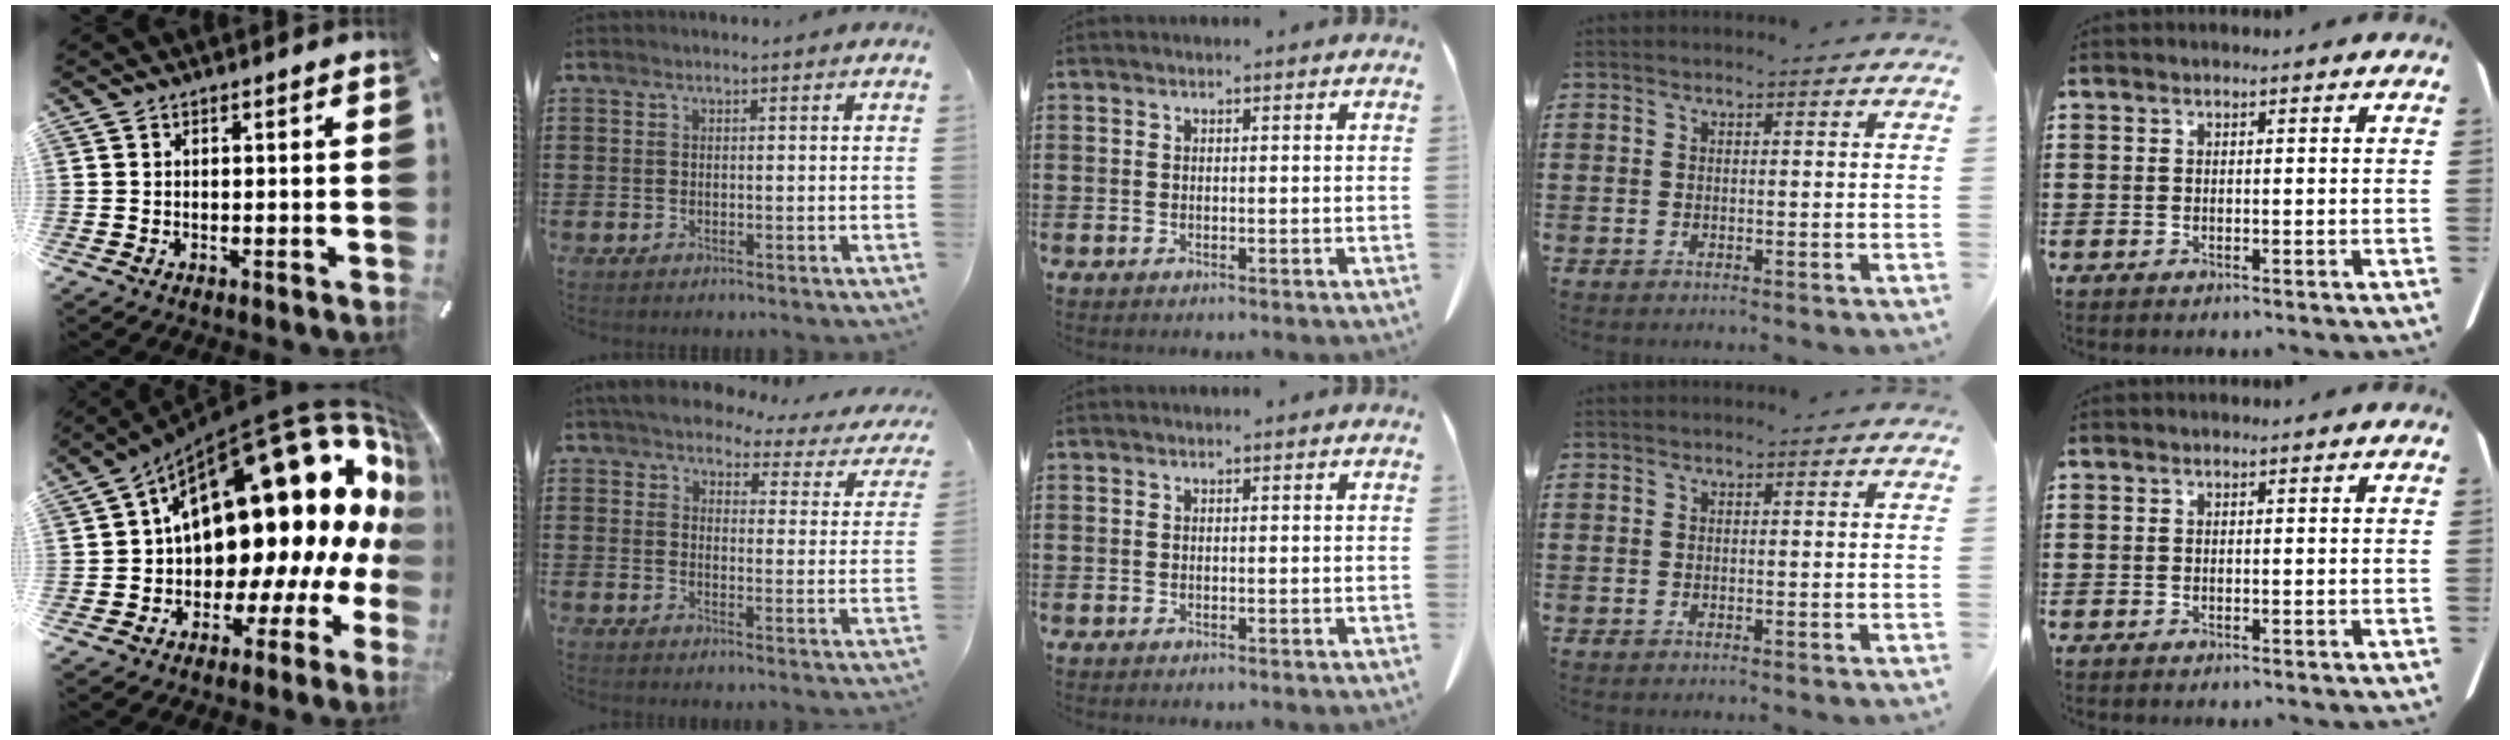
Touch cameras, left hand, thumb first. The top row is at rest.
{"thumb": {"total": 28.7, "force": [9.4, 15.4, 22.3], "torque": [-0.320, -0.120, 0.182]}, "index": {"total": 4.9, "force": [4.3, 1.2, 1.8], "torque": [-0.060, -0.024, 0.074]}}